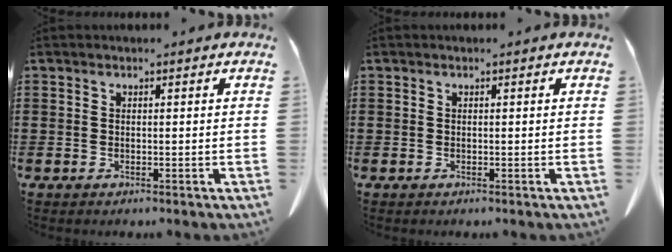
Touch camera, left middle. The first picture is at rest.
{"total": 0.0}